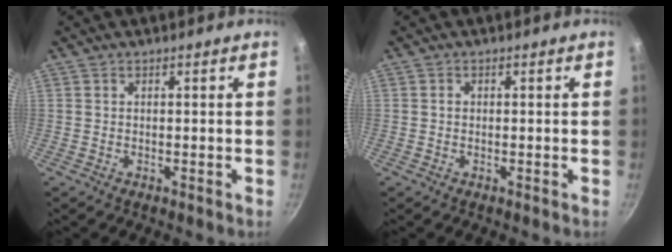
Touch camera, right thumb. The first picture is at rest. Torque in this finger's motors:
{"motor_torque": [-0.02, 0.16, 0.19, -0.26, -0.10]}